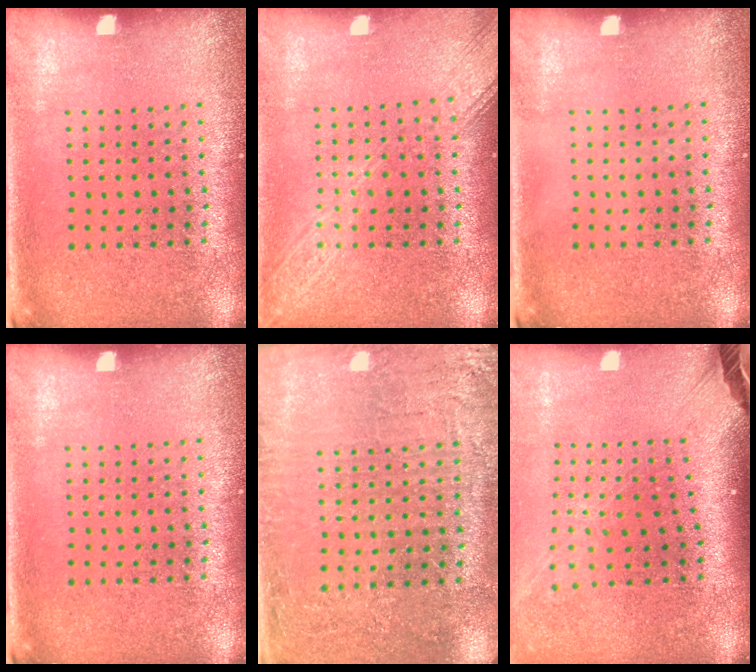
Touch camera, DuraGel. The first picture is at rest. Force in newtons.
{"total": 2.0, "press": 2.0, "slide": 0.3}
{"total": 0.0}
{"total": 0.0}
{"total": 3.0, "press": 3.0, "slide": 0.3}
{"total": 2.7, "press": 1.9, "slide": 1.9}